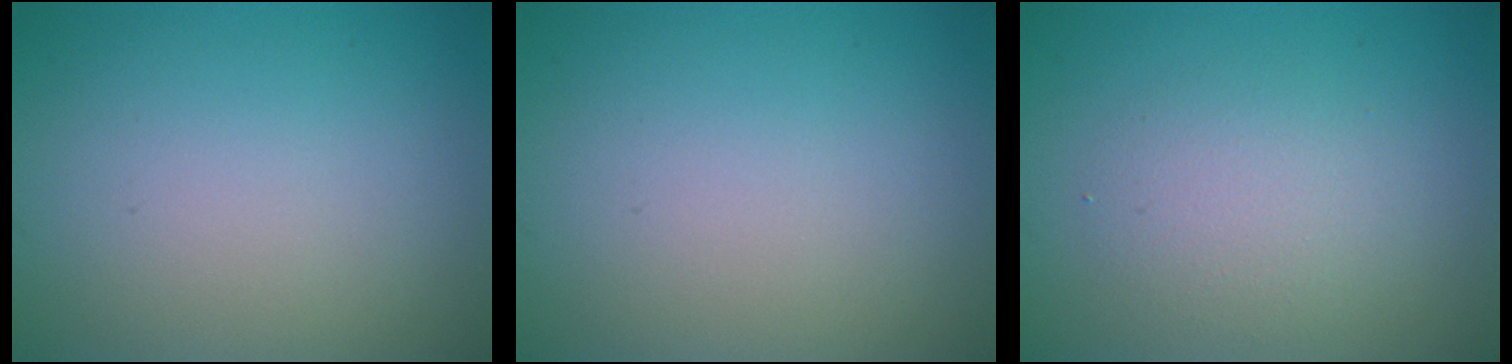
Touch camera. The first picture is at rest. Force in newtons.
{"total": 0.0}
{"total": 2.7, "press": 2.7, "slide": 0.2}